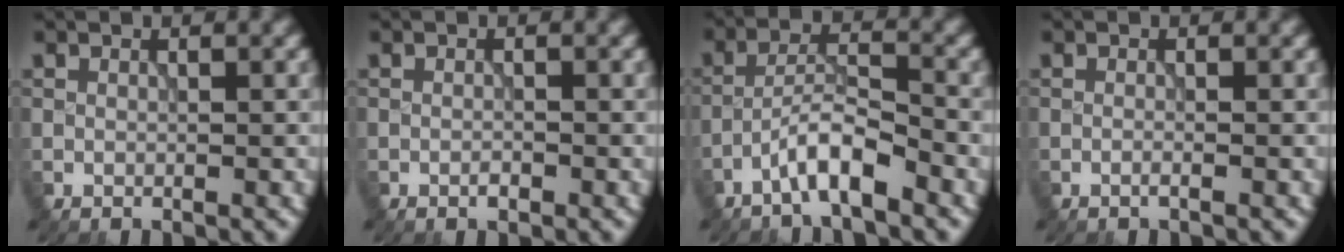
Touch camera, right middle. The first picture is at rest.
{"total": 0.7, "force": [-0.4, 0.3, 0.6], "torque": [-0.010, 0.000, -0.007]}
{"total": 3.9, "force": [-2.7, 0.7, 2.8], "torque": [-0.051, 0.015, -0.056]}
{"total": 0.6, "force": [-0.3, 0.1, 0.5], "torque": [-0.007, -0.001, -0.009]}